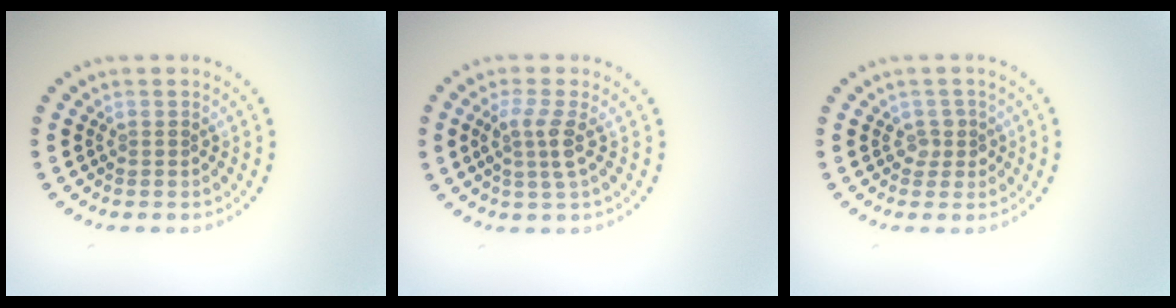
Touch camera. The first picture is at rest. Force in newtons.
{"total": 2.6, "press": 2.1, "slide": 1.6}
{"total": 1.3, "press": 1.1, "slide": 0.8}